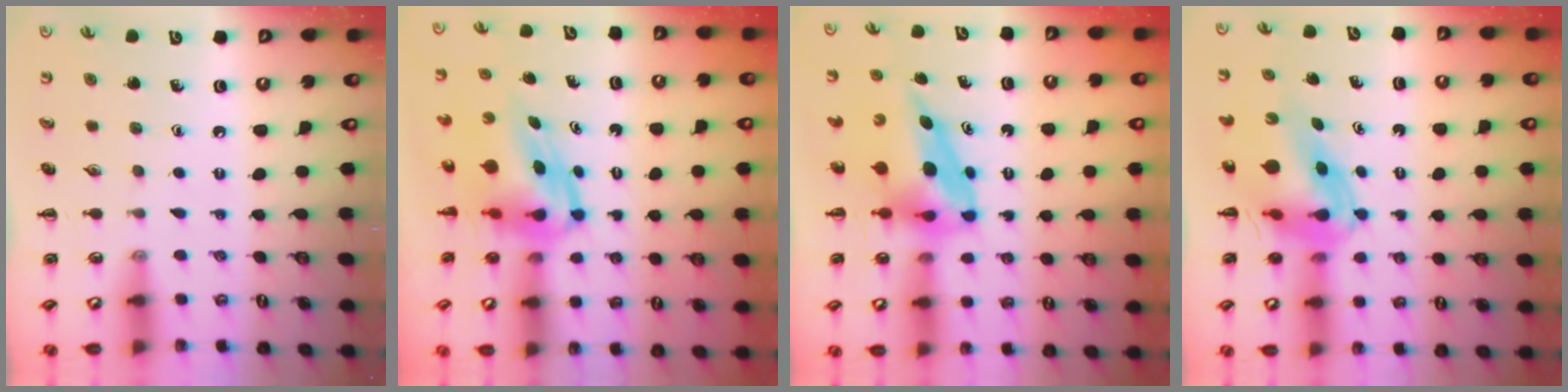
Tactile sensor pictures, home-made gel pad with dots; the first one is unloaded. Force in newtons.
{"total": 5.0, "press": 4.8, "slide": 1.3}
{"total": 6.5, "press": 6.3, "slide": 1.6}
{"total": 7.9, "press": 7.5, "slide": 2.6}